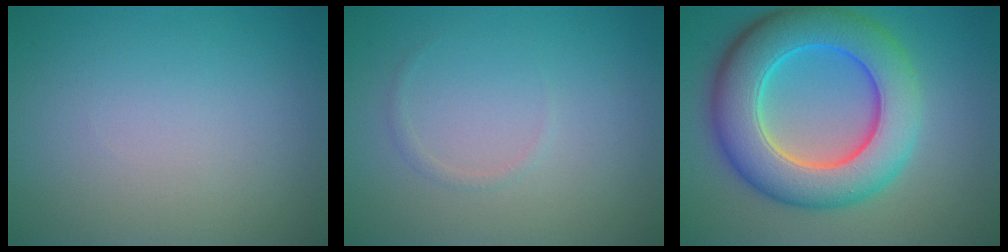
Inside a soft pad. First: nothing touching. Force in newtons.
{"total": 0.6, "press": 0.6, "slide": 0.1}
{"total": 10.2, "press": 10.2, "slide": 0.5}